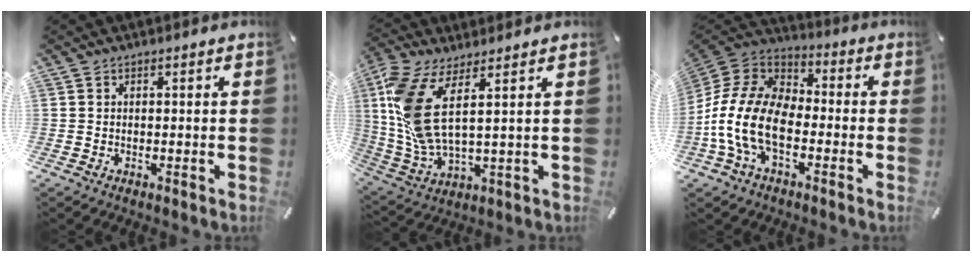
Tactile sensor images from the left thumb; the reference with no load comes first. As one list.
[{"total": 12.1, "force": [3.7, 3.6, 10.9], "torque": [-0.248, -0.033, 0.064]}, {"total": 15.6, "force": [-7.0, 9.1, 10.6], "torque": [-0.231, 0.023, -0.129]}]